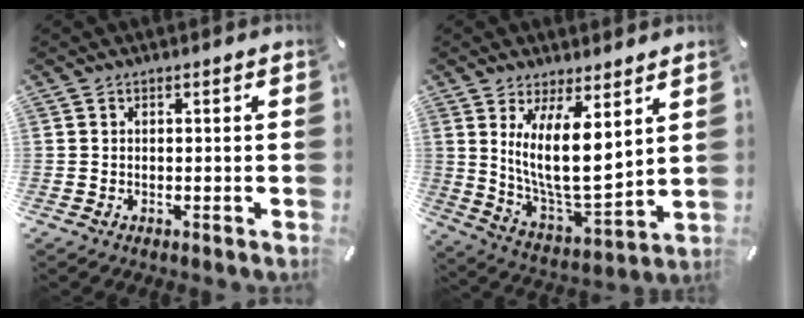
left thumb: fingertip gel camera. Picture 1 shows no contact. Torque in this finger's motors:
{"motor_torque": [1.82, -0.04, 1.86, -0.92, 0.80]}